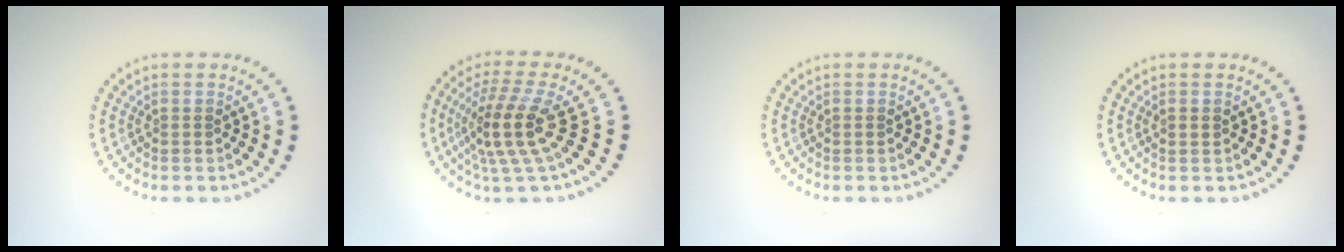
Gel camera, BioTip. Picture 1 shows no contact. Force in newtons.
{"total": 4.6, "press": 3.6, "slide": 3.0}
{"total": 0.0}
{"total": 0.9, "press": 0.9, "slide": 0.2}